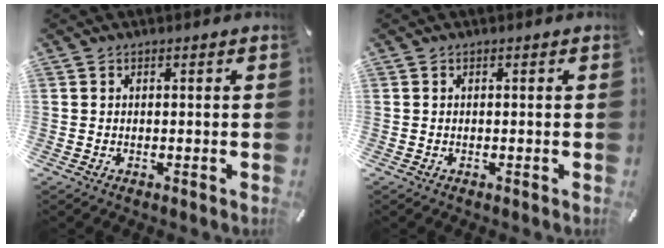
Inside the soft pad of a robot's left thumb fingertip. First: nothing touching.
{"total": 0.0}